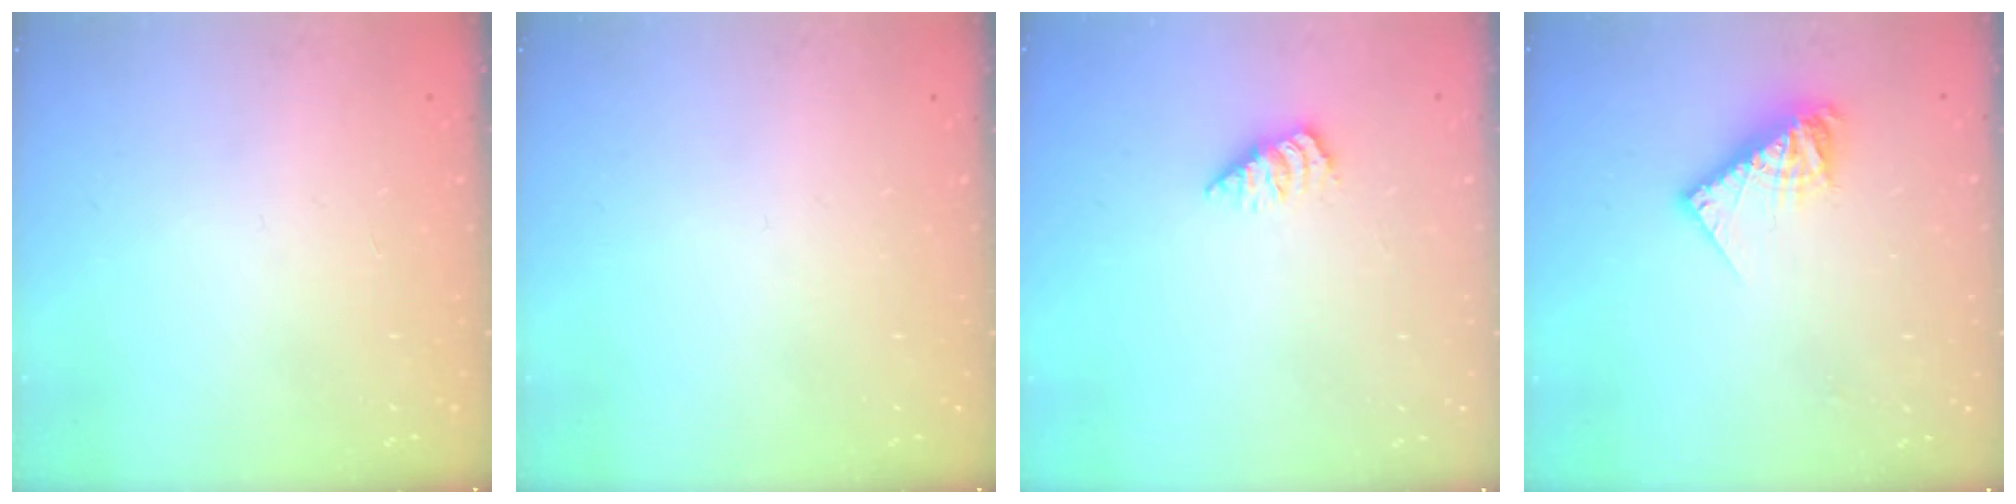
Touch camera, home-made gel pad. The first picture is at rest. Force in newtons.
{"total": 0.0}
{"total": 1.7, "press": 1.7, "slide": 0.2}
{"total": 9.7, "press": 9.7, "slide": 0.8}